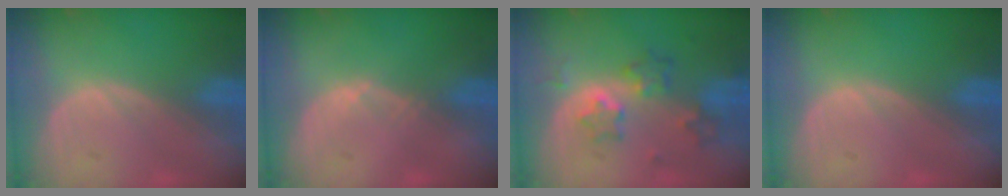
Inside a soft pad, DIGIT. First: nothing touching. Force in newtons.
{"total": 0.6, "press": 0.5, "slide": 0.3}
{"total": 6.1, "press": 5.8, "slide": 1.8}
{"total": 0.0}